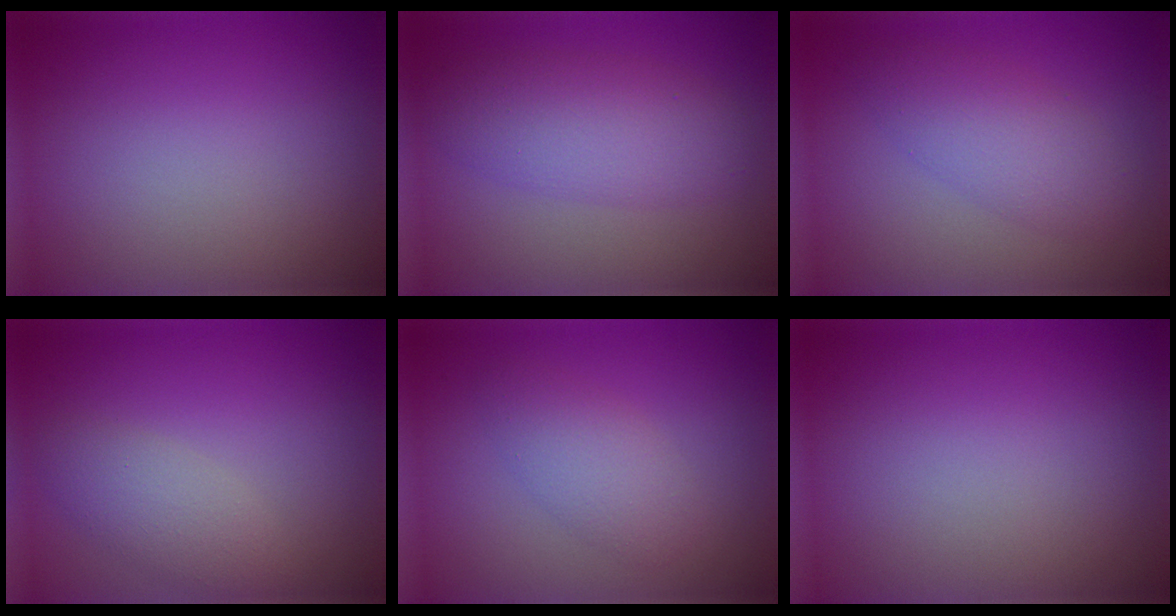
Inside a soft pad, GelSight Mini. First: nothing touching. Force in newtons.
{"total": 5.1, "press": 5.1, "slide": 0.0}
{"total": 3.6, "press": 3.6, "slide": 0.1}
{"total": 2.8, "press": 2.8, "slide": 0.2}
{"total": 2.7, "press": 2.7, "slide": 0.1}
{"total": 0.0}